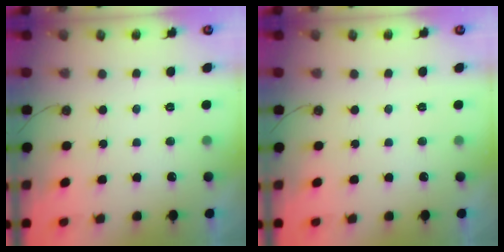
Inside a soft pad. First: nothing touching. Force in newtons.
{"total": 0.0}